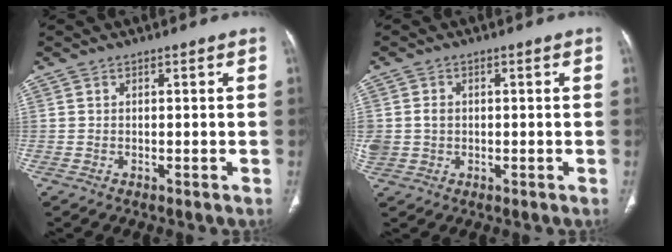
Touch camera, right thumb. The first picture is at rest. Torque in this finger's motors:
{"motor_torque": [0.14, 0.10, 0.10, 0.07, 0.38]}